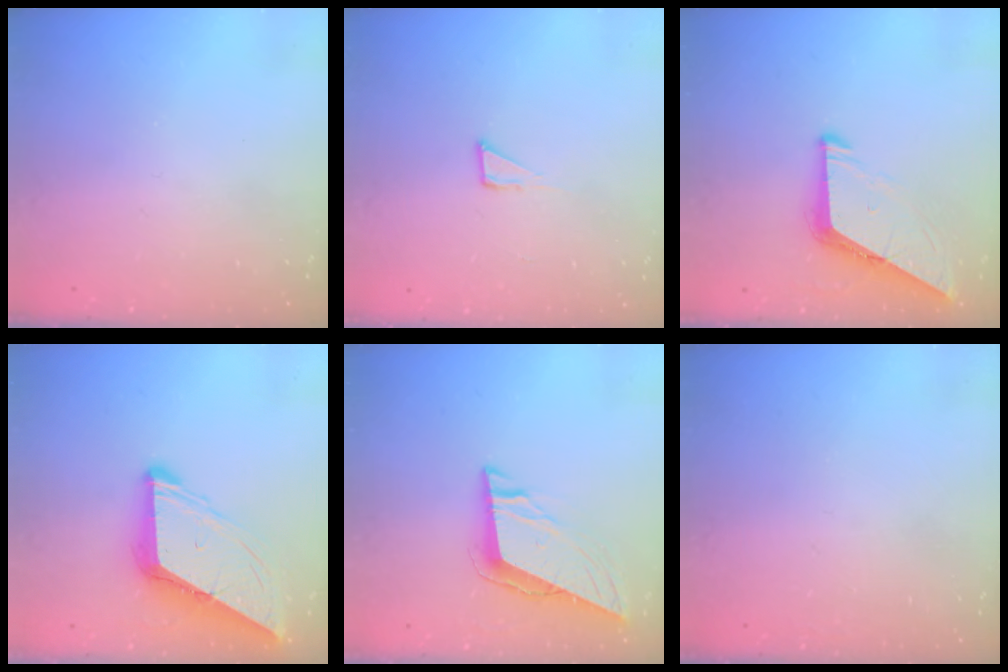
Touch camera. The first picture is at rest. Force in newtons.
{"total": 2.8, "press": 2.8, "slide": 0.2}
{"total": 8.6, "press": 8.5, "slide": 0.9}
{"total": 10.6, "press": 10.5, "slide": 1.3}
{"total": 8.3, "press": 8.2, "slide": 1.5}
{"total": 1.6, "press": 1.6, "slide": 0.1}